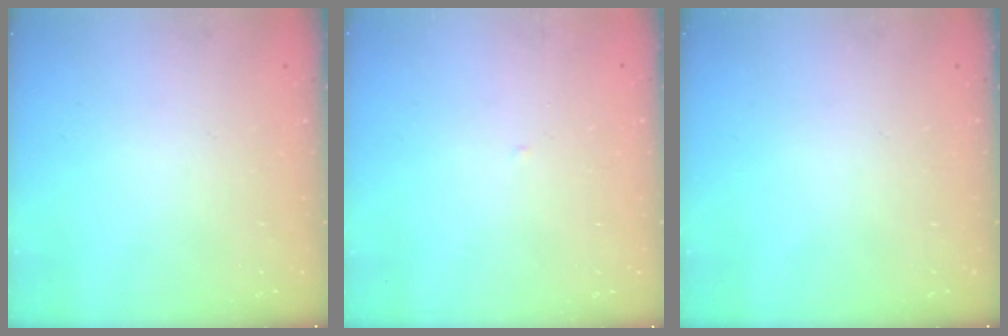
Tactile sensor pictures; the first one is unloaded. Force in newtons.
{"total": 1.8, "press": 1.8, "slide": 0.3}
{"total": 0.0}